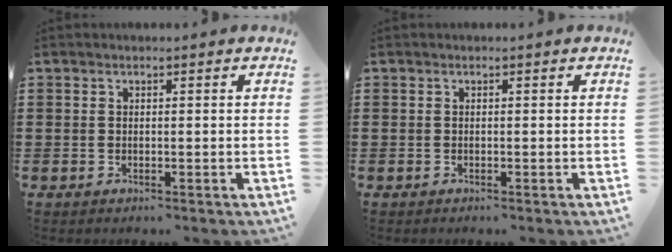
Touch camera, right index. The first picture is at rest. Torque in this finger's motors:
{"motor_torque": [-0.20, 0.22, 0.00, 0.00]}